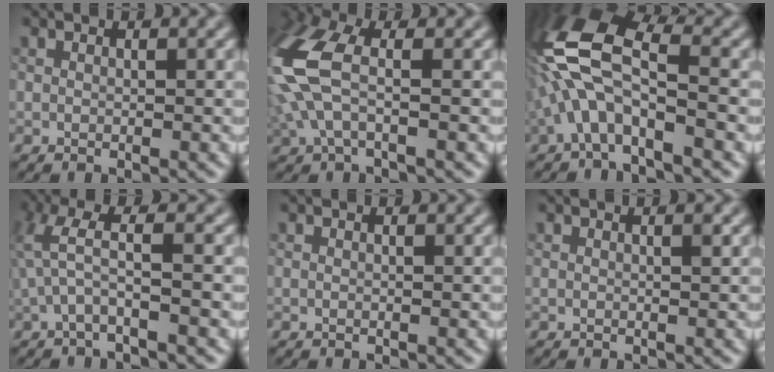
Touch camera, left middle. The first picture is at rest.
{"total": 6.9, "force": [-0.6, 3.2, 6.1], "torque": [-0.182, 0.012, -0.013]}
{"total": 8.4, "force": [-2.4, 3.6, 7.2], "torque": [-0.167, 0.030, -0.054]}
{"total": 2.4, "force": [-0.7, -0.1, 2.3], "torque": [-0.070, 0.012, -0.004]}
{"total": 0.0}
{"total": 0.6, "force": [0.1, 0.1, 0.6], "torque": [-0.005, 0.004, 0.002]}